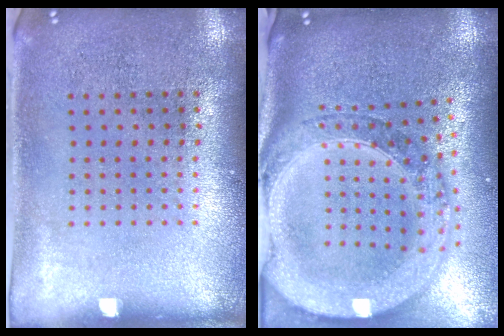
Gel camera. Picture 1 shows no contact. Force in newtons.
{"total": 3.8, "press": 3.0, "slide": 2.4}